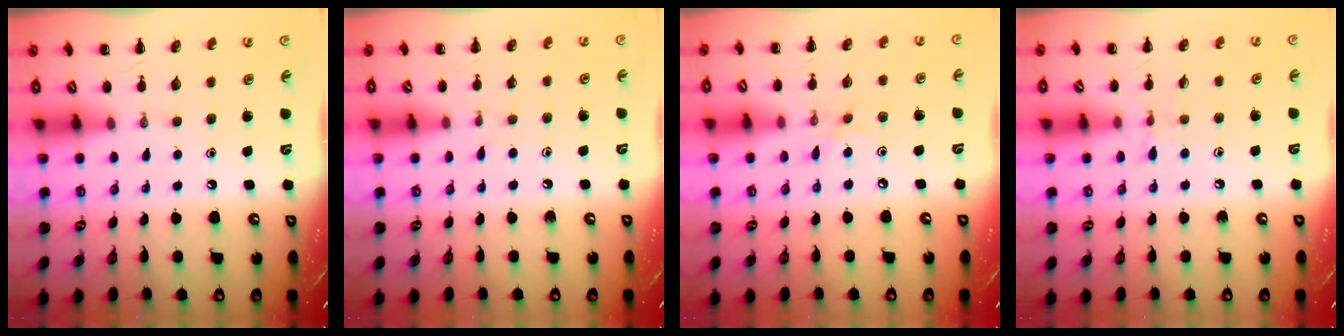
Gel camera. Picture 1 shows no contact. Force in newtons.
{"total": 2.7, "press": 2.4, "slide": 1.4}
{"total": 3.6, "press": 3.5, "slide": 0.9}
{"total": 6.4, "press": 6.1, "slide": 2.2}